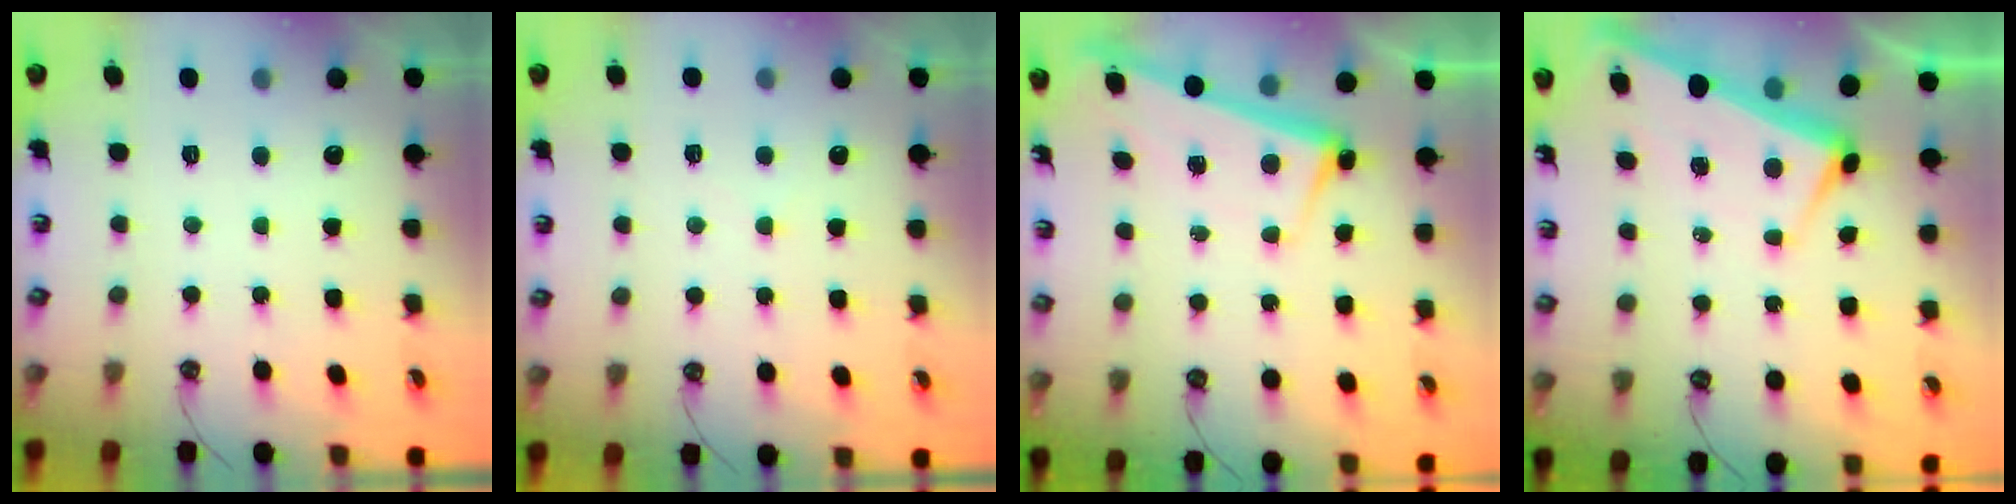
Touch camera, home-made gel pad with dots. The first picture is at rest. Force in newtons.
{"total": 0.7, "press": 0.6, "slide": 0.3}
{"total": 2.9, "press": 2.8, "slide": 0.4}
{"total": 3.0, "press": 2.9, "slide": 0.6}